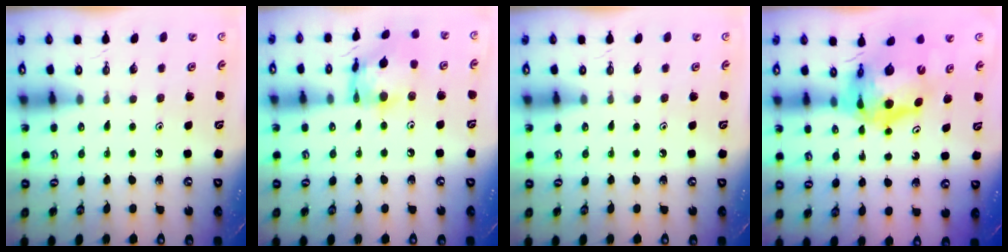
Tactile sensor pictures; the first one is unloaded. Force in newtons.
{"total": 14.0, "press": 13.9, "slide": 1.2}
{"total": 0.0}
{"total": 11.9, "press": 11.8, "slide": 1.5}